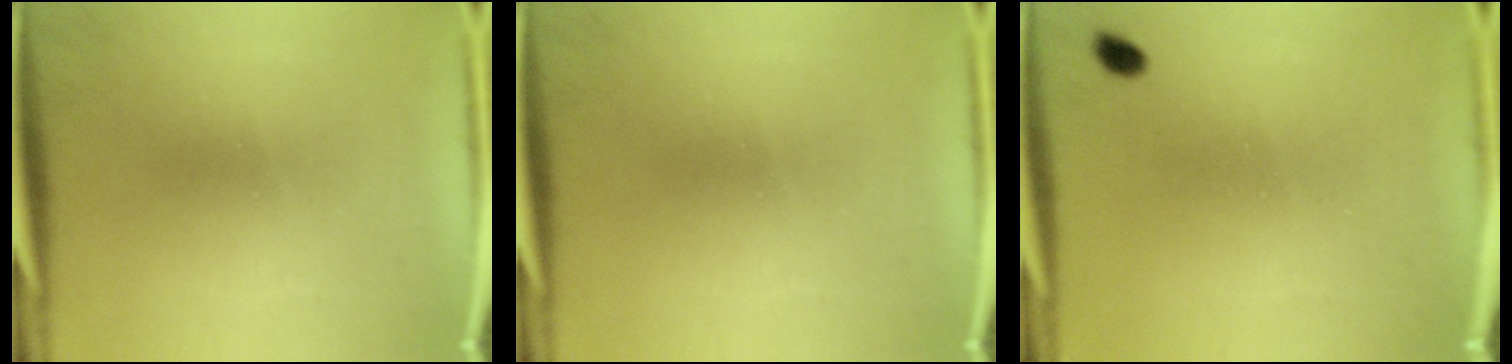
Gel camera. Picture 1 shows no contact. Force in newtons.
{"total": 0.0}
{"total": 1.3}